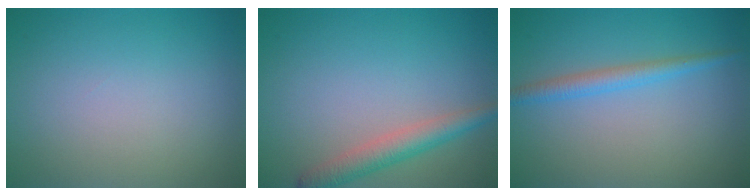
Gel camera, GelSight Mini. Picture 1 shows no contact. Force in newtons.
{"total": 3.1, "press": 3.1, "slide": 0.2}
{"total": 2.1, "press": 2.1, "slide": 0.1}